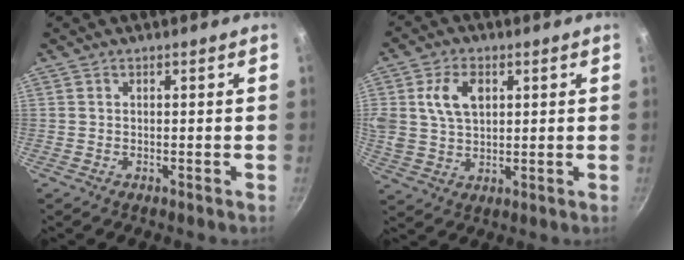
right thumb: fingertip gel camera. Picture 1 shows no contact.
{"total": 9.1, "force": [2.7, 6.0, 6.2], "torque": [-0.103, 0.000, 0.047]}